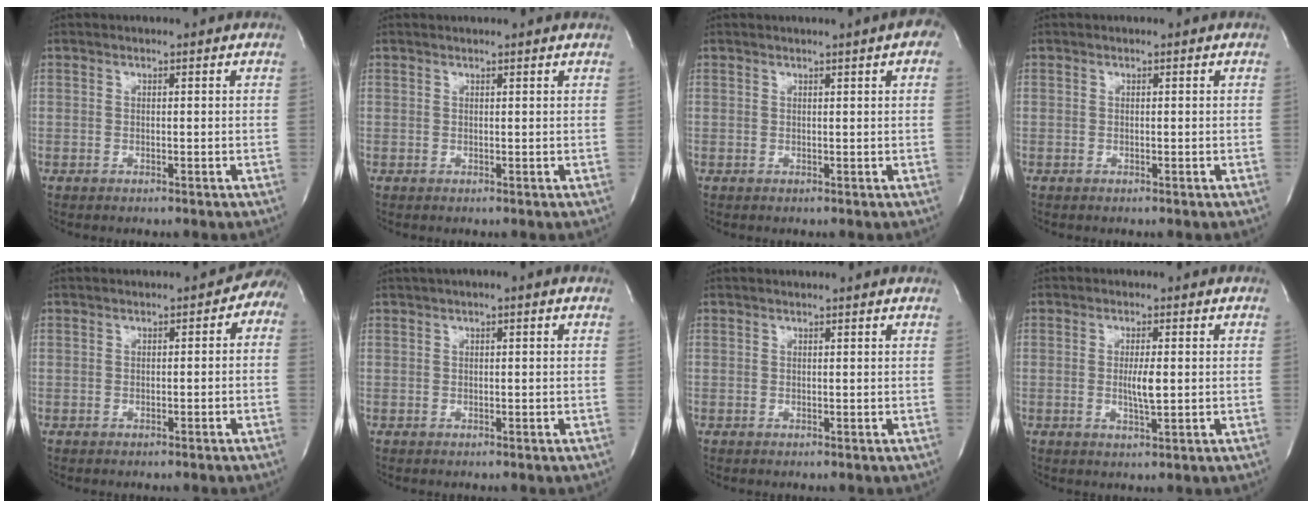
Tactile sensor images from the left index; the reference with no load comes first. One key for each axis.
{"total": 1.2, "fx": 1.1, "fy": -0.3, "fz": 0.4, "tx": -0.012, "ty": 0.006, "tz": 0.021}
{"total": 3.7, "fx": 1.9, "fy": 0.4, "fz": 3.1, "tx": -0.033, "ty": 0.003, "tz": 0.014}
{"total": 0.0}
{"total": 2.7, "fx": -0.9, "fy": 1.9, "fz": 1.7, "tx": -0.008, "ty": 0.021, "tz": -0.017}
{"total": 1.9, "fx": 0.5, "fy": 0.3, "fz": 1.8, "tx": -0.033, "ty": 0.008, "tz": 0.004}
{"total": 1.1, "fx": 1.0, "fy": -0.2, "fz": 0.3, "tx": -0.010, "ty": 0.007, "tz": 0.016}
{"total": 3.3, "fx": -0.1, "fy": 0.6, "fz": 3.3, "tx": -0.059, "ty": -0.004, "tz": -0.001}